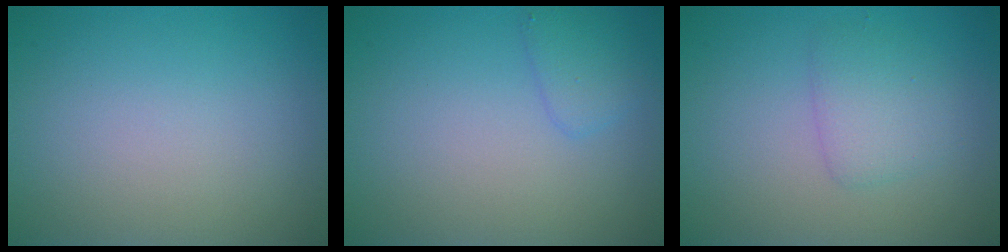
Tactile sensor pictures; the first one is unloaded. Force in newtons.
{"total": 1.6, "press": 1.6, "slide": 0.1}
{"total": 2.3, "press": 2.3, "slide": 0.1}